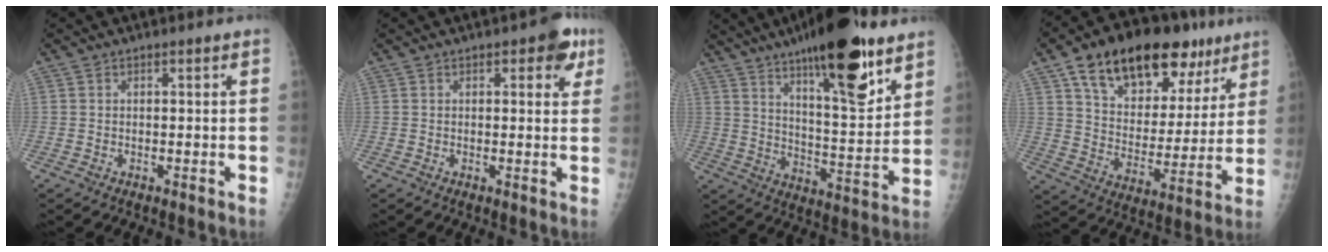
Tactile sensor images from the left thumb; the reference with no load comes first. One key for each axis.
{"total": 5.1, "fx": 2.4, "fy": 2.4, "fz": 3.8, "tx": -0.018, "ty": -0.005, "tz": 0.020}
{"total": 22.2, "fx": 13.9, "fy": 6.0, "fz": 16.2, "tx": -0.226, "ty": -0.066, "tz": 0.219}
{"total": 25.0, "fx": 14.4, "fy": 13.4, "fz": 15.5, "tx": -0.203, "ty": -0.017, "tz": 0.233}